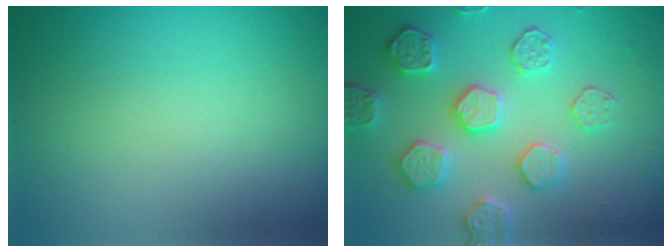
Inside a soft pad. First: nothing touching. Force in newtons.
{"total": 5.0, "press": 4.8, "slide": 1.4}